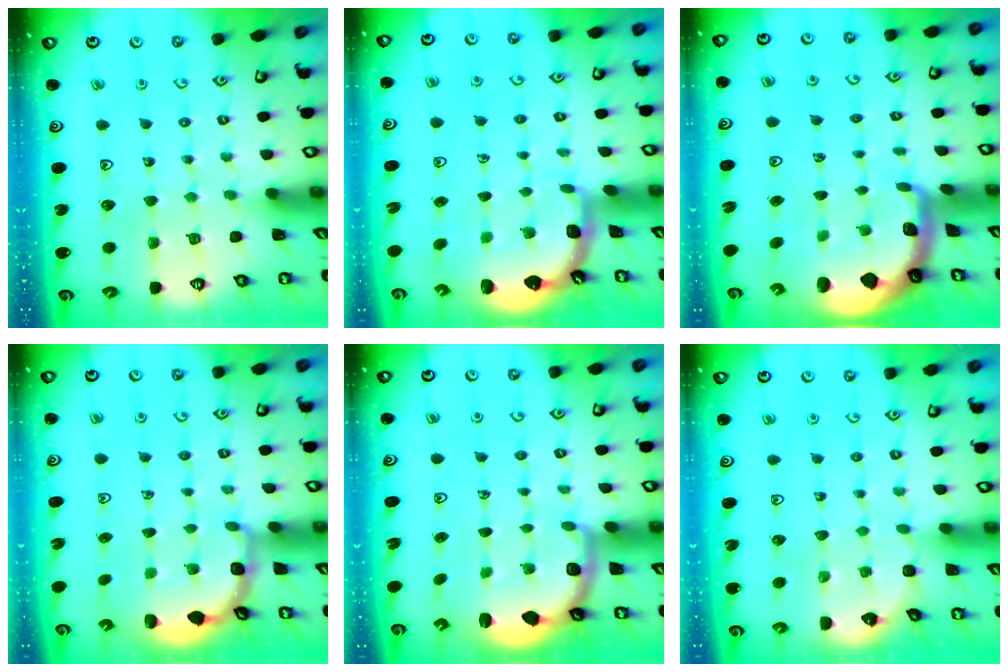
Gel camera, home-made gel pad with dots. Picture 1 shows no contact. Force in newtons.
{"total": 2.4, "press": 1.7, "slide": 1.6}
{"total": 1.9, "press": 1.9, "slide": 0.6}
{"total": 3.0, "press": 2.6, "slide": 1.5}
{"total": 2.1, "press": 1.9, "slide": 1.0}
{"total": 1.7, "press": 1.7, "slide": 0.1}